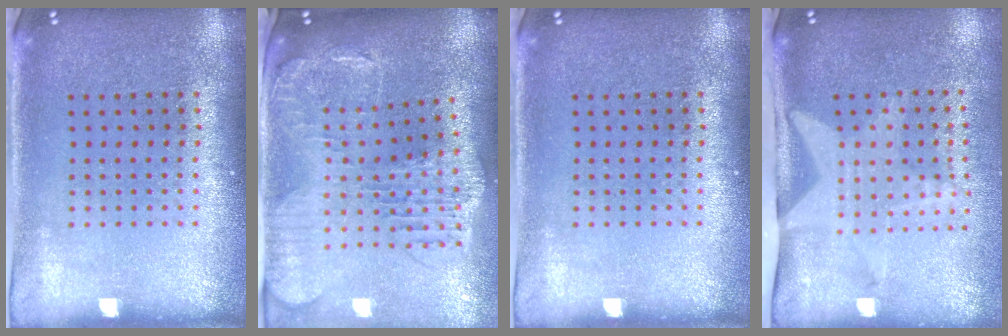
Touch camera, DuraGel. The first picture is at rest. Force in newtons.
{"total": 2.2, "press": 2.0, "slide": 1.0}
{"total": 0.0}
{"total": 1.9, "press": 1.5, "slide": 1.1}